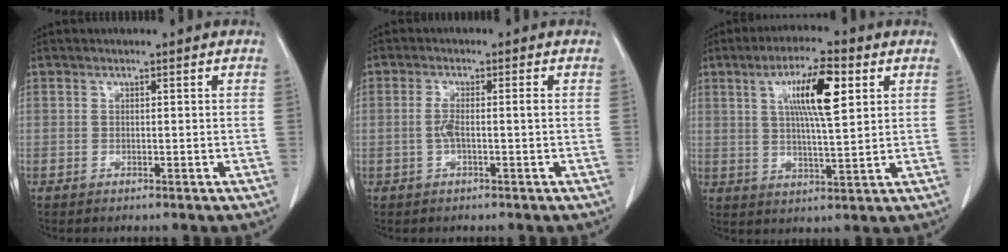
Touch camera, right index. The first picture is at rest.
{"total": 2.9, "force": [-0.5, 0.3, 2.9], "torque": [-0.062, 0.003, -0.009]}
{"total": 10.1, "force": [3.6, 1.5, 9.4], "torque": [-0.162, 0.008, 0.061]}